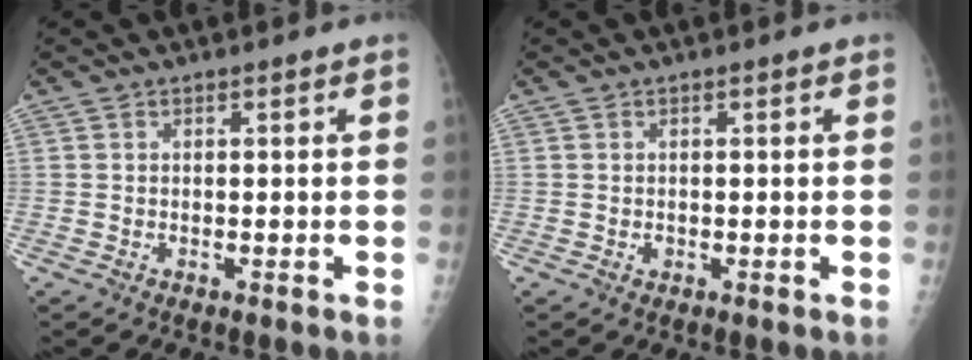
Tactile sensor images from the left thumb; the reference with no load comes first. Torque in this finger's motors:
{"motor_torque": [-0.30, 0.46, 0.27, 0.27, 0.01]}